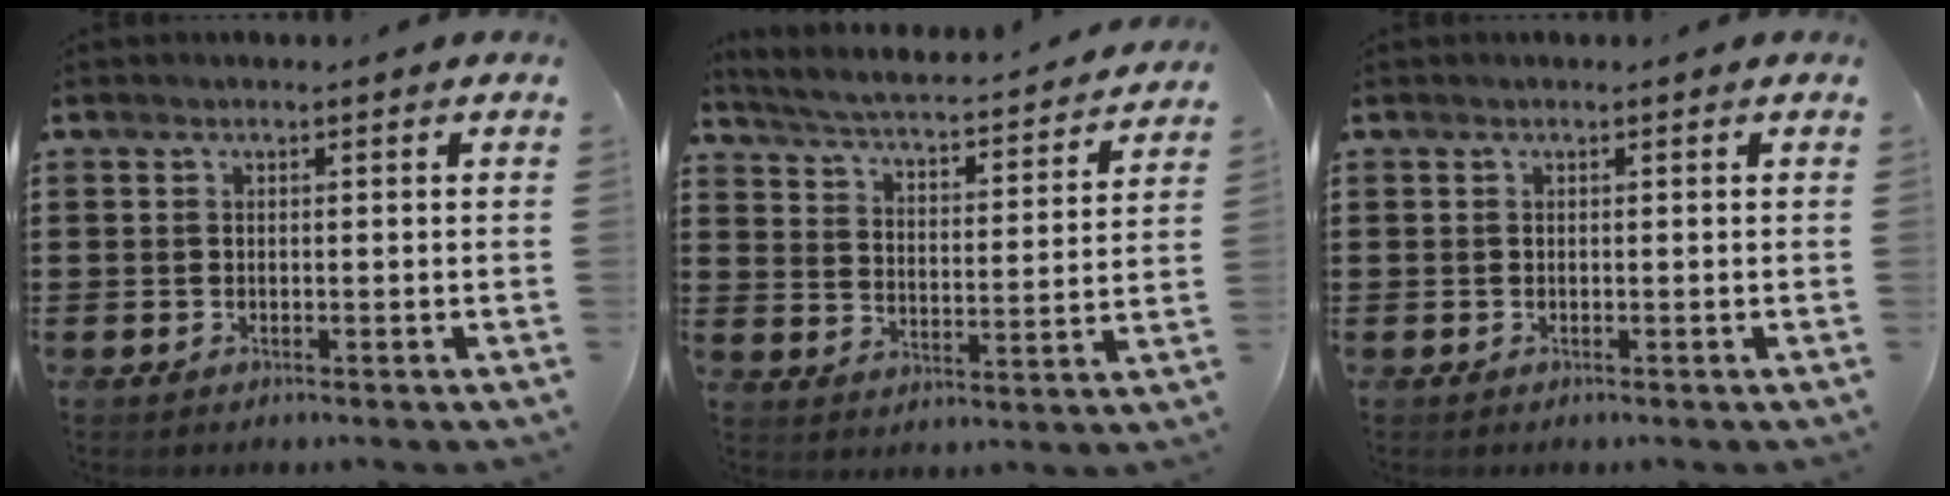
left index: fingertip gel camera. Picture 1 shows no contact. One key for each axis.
{"total": 2.9, "fx": 2.7, "fy": -0.2, "fz": 0.9, "tx": -0.038, "ty": -0.031, "tz": 0.034}
{"total": 0.0}